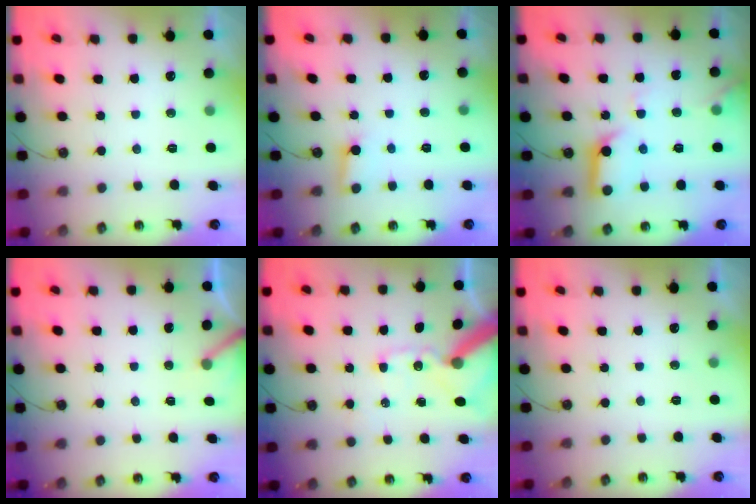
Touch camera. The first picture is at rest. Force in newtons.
{"total": 2.8, "press": 2.8, "slide": 0.3}
{"total": 13.3, "press": 13.2, "slide": 1.5}
{"total": 3.7, "press": 3.7, "slide": 0.3}
{"total": 14.1, "press": 13.9, "slide": 2.2}
{"total": 0.0}